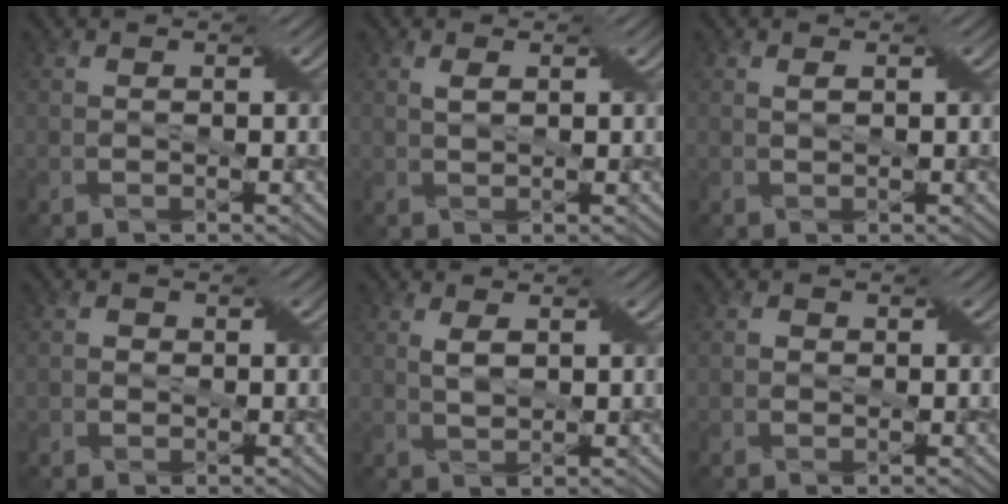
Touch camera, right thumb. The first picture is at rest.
{"total": 1.3, "force": [0.5, 0.5, 1.1], "torque": [-0.028, 0.003, 0.012]}
{"total": 0.8, "force": [0.4, 0.3, 0.7], "torque": [-0.017, 0.004, 0.007]}
{"total": 1.1, "force": [-0.1, 1.1, 0.1], "torque": [-0.002, 0.000, -0.002]}
{"total": 2.2, "force": [0.8, 0.8, 1.8], "torque": [-0.045, 0.003, 0.017]}
{"total": 0.6, "force": [0.0, 0.6, 0.2], "torque": [-0.004, 0.000, -0.003]}